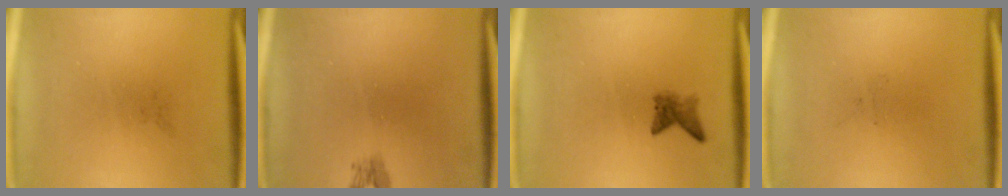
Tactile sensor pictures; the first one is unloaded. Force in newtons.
{"total": 1.1}
{"total": 1.9}
{"total": 0.0}